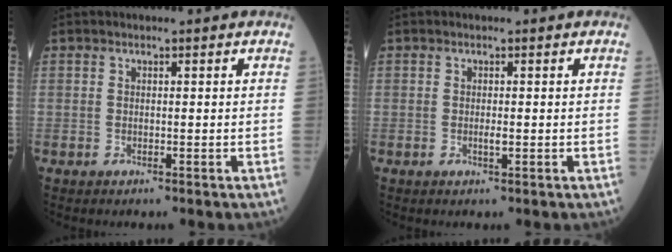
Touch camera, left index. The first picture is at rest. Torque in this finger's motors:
{"motor_torque": [0.38, 0.22, 0.01, 0.01]}